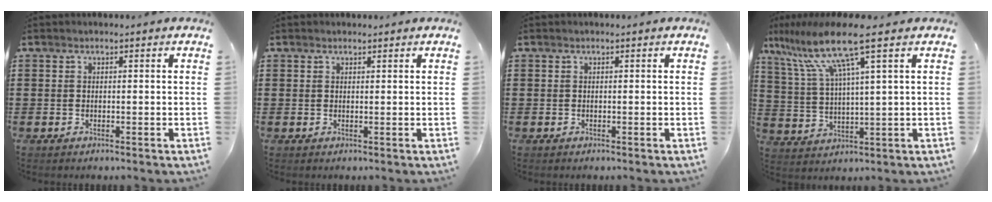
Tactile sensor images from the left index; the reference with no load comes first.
{"total": 0.6, "force": [0.6, 0.3, 0.0], "torque": [-0.003, 0.001, 0.012]}
{"total": 0.0}
{"total": 11.6, "force": [6.6, 0.8, 9.5], "torque": [-0.225, -0.025, 0.103]}